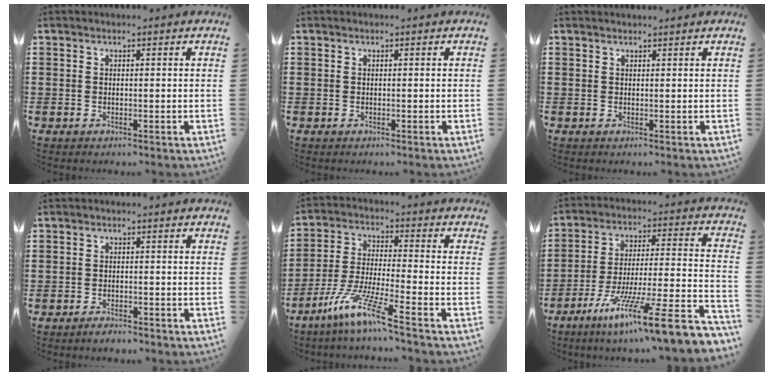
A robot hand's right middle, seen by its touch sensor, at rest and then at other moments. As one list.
[{"total": 0.0}, {"total": 0.7, "force": [0.7, -0.1, 0.0], "torque": [-0.002, 0.000, 0.014]}, {"total": 1.6, "force": [-1.5, 0.3, 0.4], "torque": [-0.011, -0.001, -0.029]}, {"total": 9.3, "force": [-6.8, 0.2, 6.3], "torque": [-0.140, -0.014, -0.137]}, {"total": 13.9, "force": [-9.5, 0.6, 10.1], "torque": [-0.160, 0.007, -0.169]}]